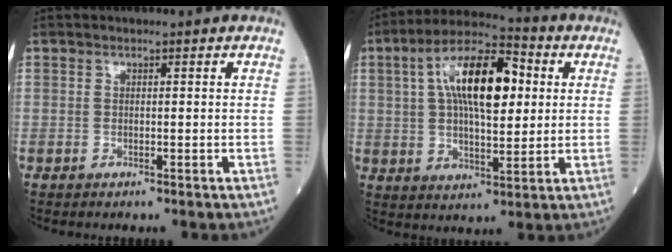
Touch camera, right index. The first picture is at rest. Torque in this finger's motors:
{"motor_torque": [1.20, -0.44, 0.64, 0.21]}